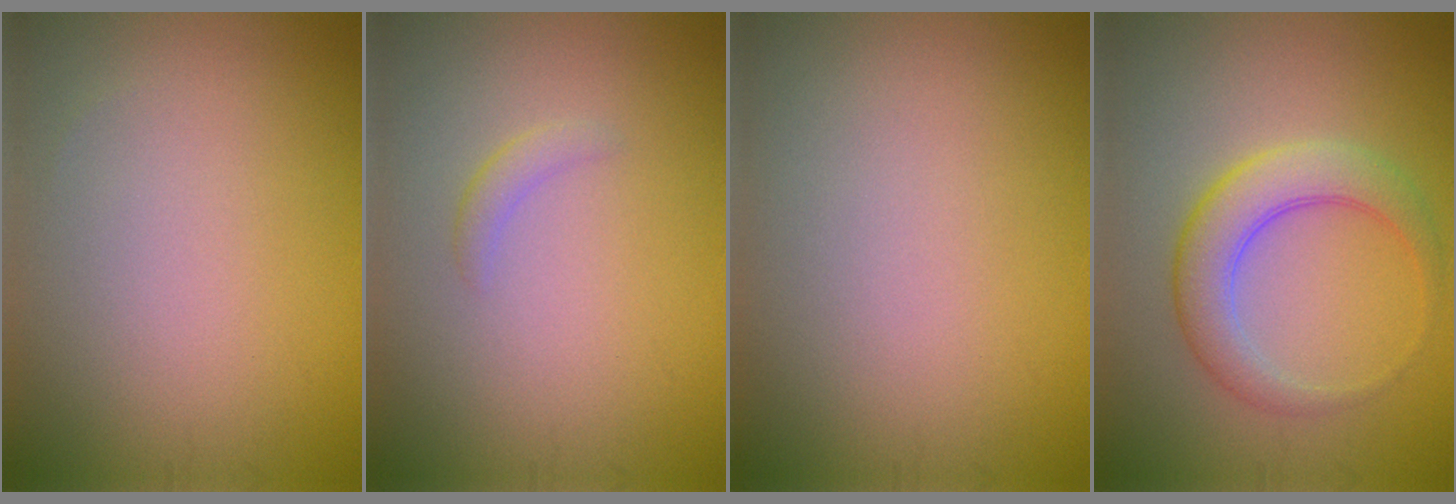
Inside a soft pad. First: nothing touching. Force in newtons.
{"total": 1.0, "press": 1.0, "slide": 0.0}
{"total": 0.0}
{"total": 4.5, "press": 4.5, "slide": 0.1}